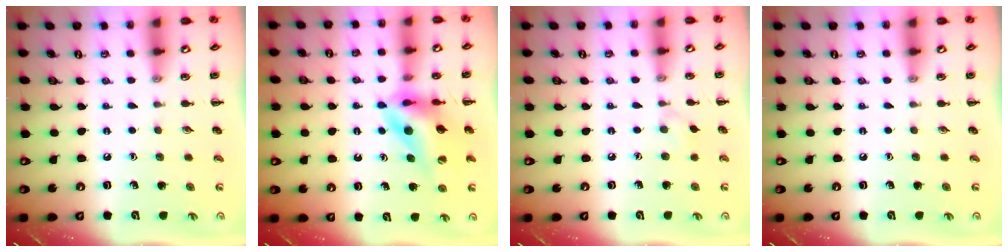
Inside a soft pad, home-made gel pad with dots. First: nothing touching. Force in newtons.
{"total": 11.0, "press": 10.4, "slide": 3.4}
{"total": 3.7, "press": 3.4, "slide": 1.5}
{"total": 0.0}